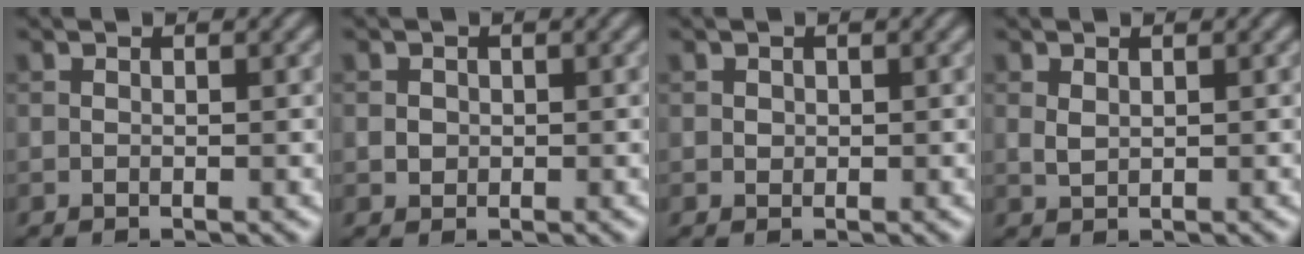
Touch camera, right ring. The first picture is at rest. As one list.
[{"total": 1.0, "force": [0.0, 0.9, 0.3], "torque": [0.000, -0.003, 0.001]}, {"total": 0.5, "force": [0.2, 0.5, 0.1], "torque": [0.000, -0.002, 0.004]}, {"total": 0.9, "force": [0.4, 0.5, 0.6], "torque": [-0.018, -0.001, 0.013]}]